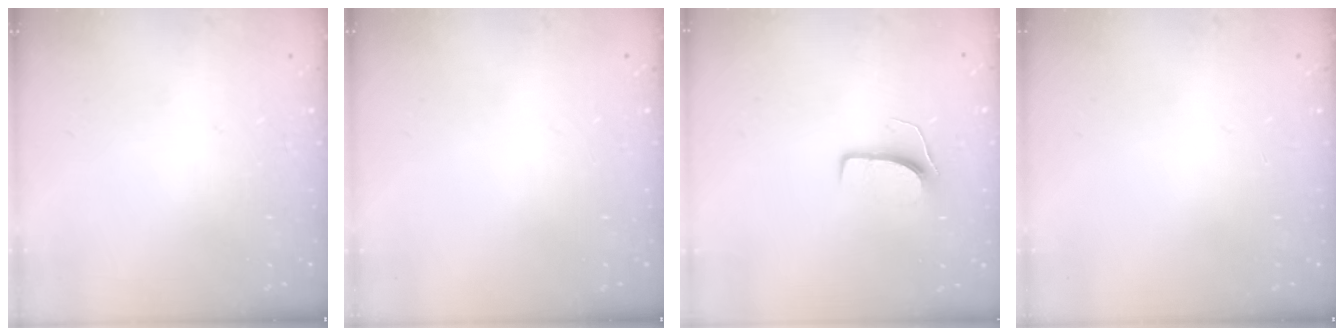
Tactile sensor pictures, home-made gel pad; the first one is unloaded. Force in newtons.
{"total": 0.0}
{"total": 6.5, "press": 6.5, "slide": 0.4}
{"total": 0.0}